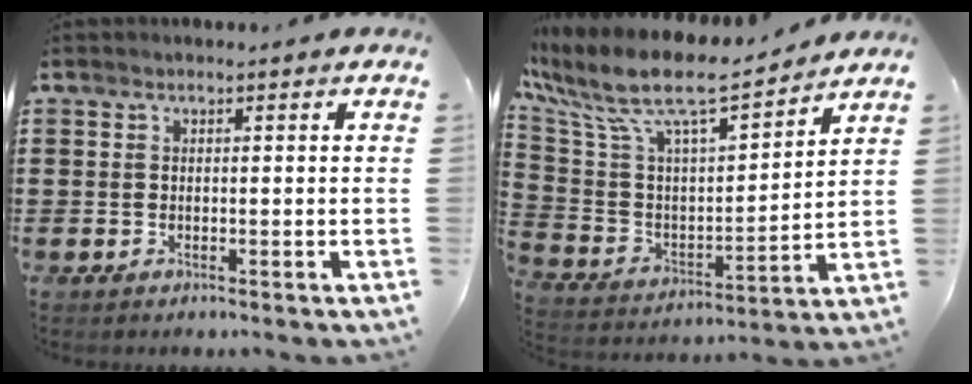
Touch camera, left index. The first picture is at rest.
{"total": 10.3, "force": [8.1, 2.2, 6.0], "torque": [-0.152, -0.055, 0.135]}